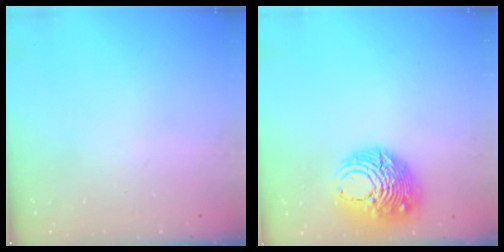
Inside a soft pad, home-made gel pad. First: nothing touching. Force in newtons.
{"total": 10.7, "press": 10.6, "slide": 1.3}